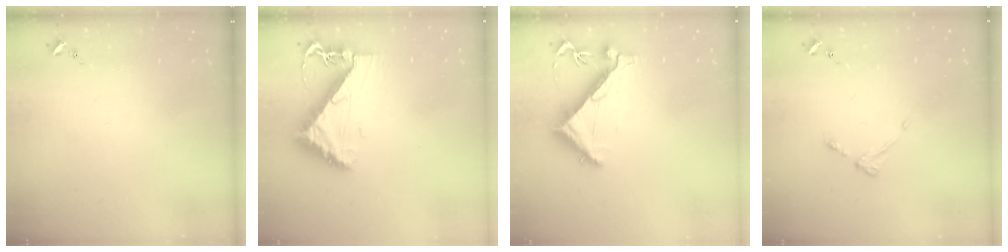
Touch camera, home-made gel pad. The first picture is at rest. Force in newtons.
{"total": 8.3, "press": 8.2, "slide": 1.0}
{"total": 6.7, "press": 6.6, "slide": 0.7}
{"total": 4.7, "press": 4.7, "slide": 0.7}